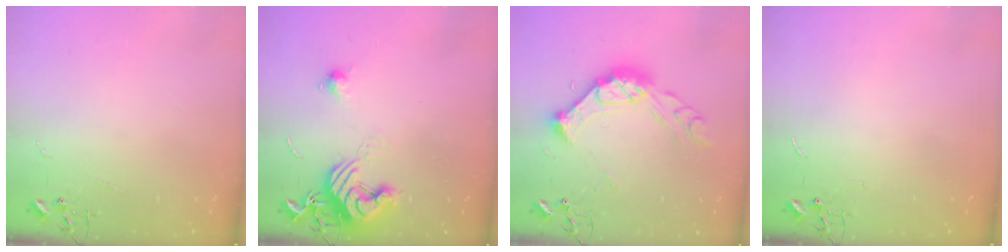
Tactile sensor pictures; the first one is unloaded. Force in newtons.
{"total": 12.3, "press": 12.3, "slide": 0.7}
{"total": 17.4, "press": 17.3, "slide": 1.6}
{"total": 0.0}